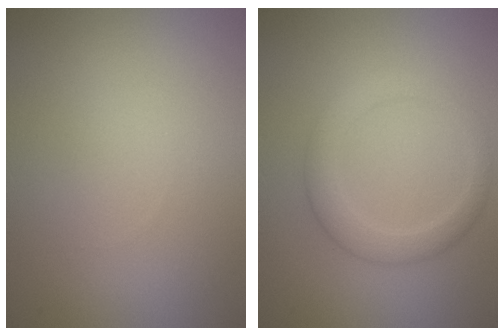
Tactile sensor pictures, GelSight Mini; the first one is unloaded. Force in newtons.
{"total": 2.9, "press": 2.9, "slide": 0.1}